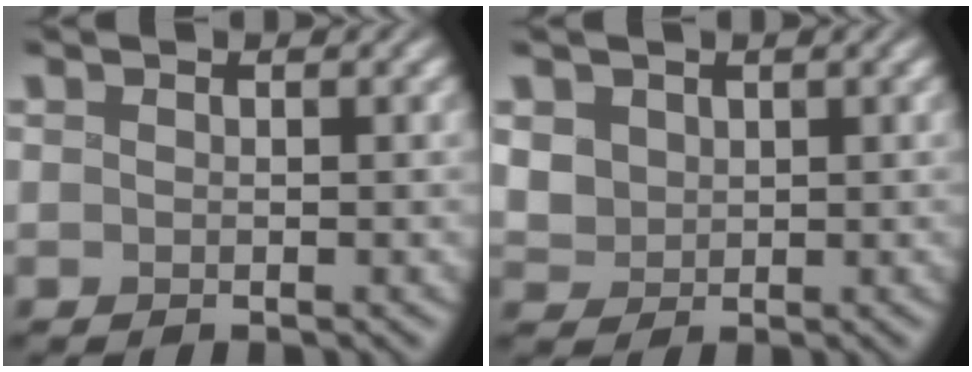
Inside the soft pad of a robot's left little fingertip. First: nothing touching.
{"total": 2.4, "force": [0.5, 2.0, 1.1], "torque": [-0.031, 0.000, 0.010]}